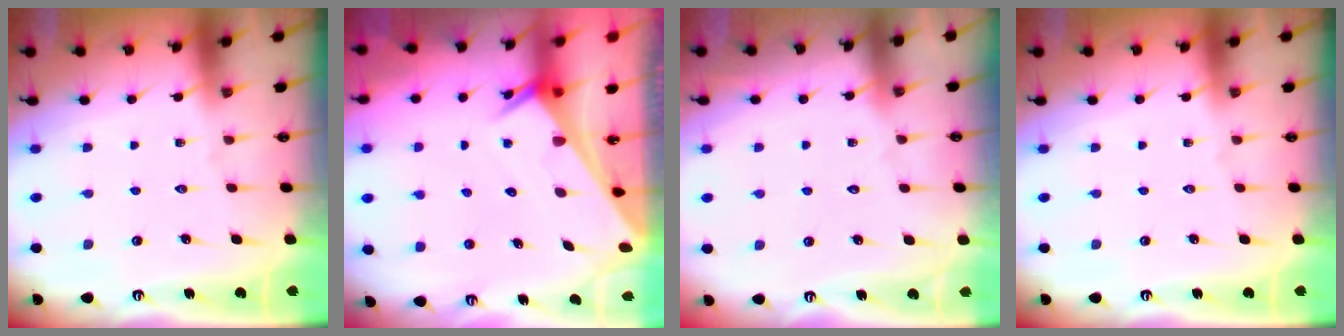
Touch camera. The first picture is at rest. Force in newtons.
{"total": 2.5, "press": 2.5, "slide": 0.1}
{"total": 2.9, "press": 2.9, "slide": 0.4}
{"total": 0.0}